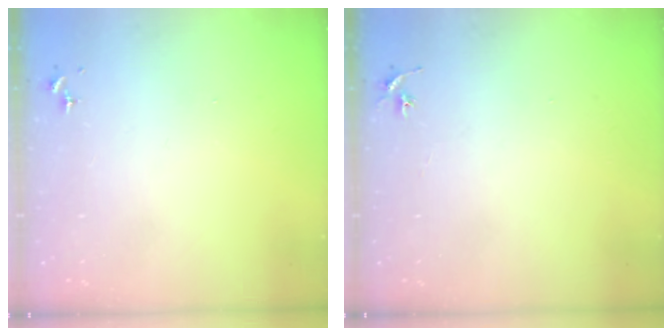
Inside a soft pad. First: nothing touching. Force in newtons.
{"total": 2.9, "press": 2.9, "slide": 0.3}